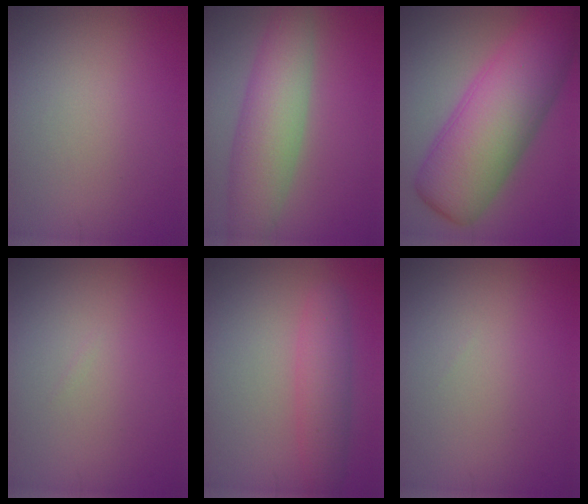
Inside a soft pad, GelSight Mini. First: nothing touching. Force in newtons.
{"total": 6.1, "press": 6.1, "slide": 0.3}
{"total": 11.5, "press": 11.5, "slide": 0.1}
{"total": 0.0}
{"total": 3.4, "press": 3.4, "slide": 0.1}
{"total": 0.0}